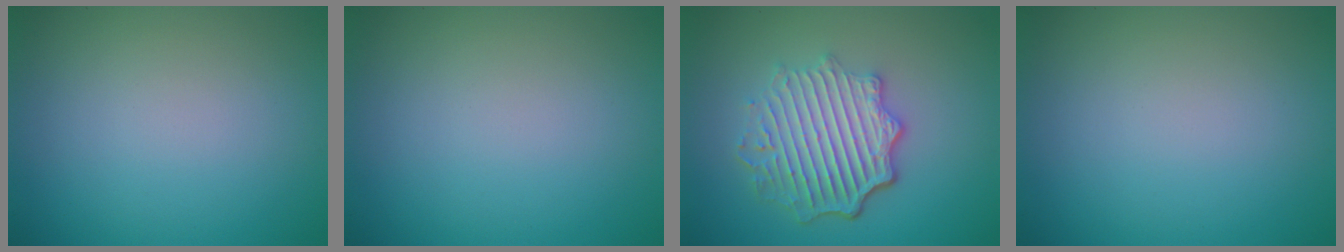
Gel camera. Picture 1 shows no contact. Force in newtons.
{"total": 0.0}
{"total": 6.1, "press": 4.5, "slide": 4.1}
{"total": 0.0}